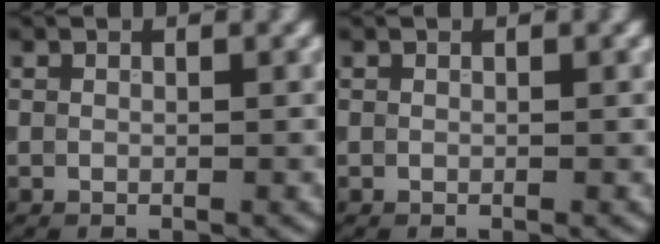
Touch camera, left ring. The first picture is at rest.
{"total": 0.0}